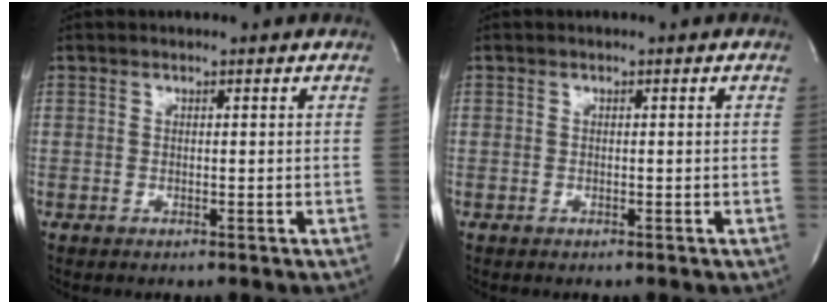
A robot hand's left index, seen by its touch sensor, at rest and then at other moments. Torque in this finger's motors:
{"motor_torque": [-0.11, 0.11, -0.02, 0.00]}